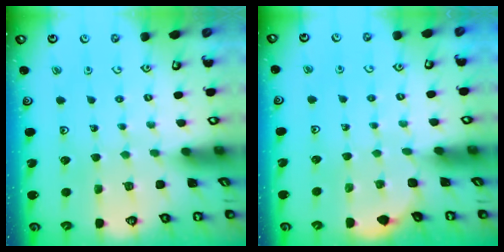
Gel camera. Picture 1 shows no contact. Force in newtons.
{"total": 2.1, "press": 2.1, "slide": 0.2}